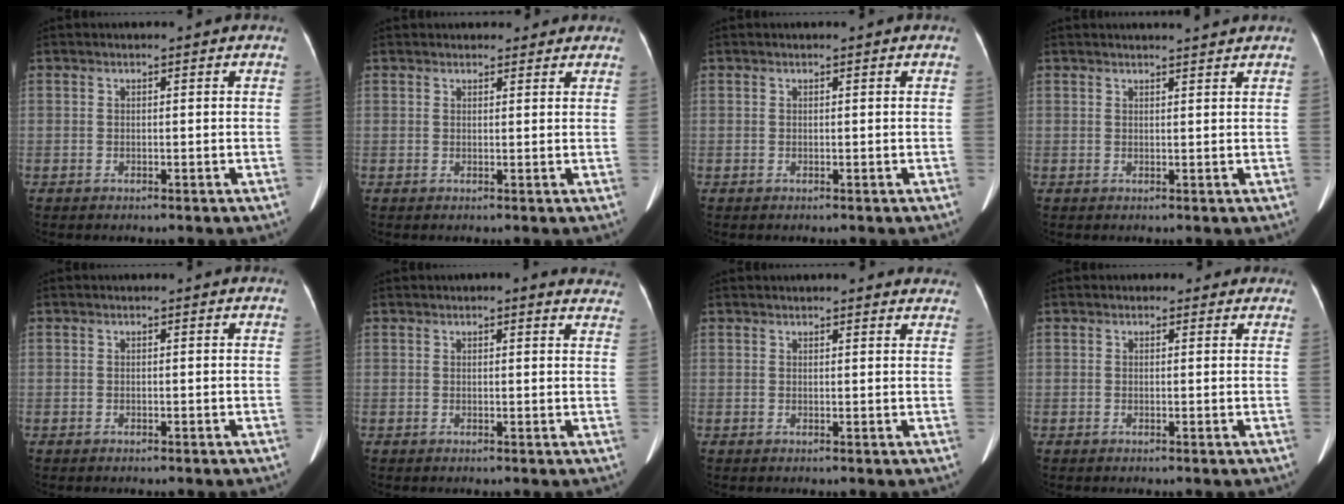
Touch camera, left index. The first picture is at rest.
{"total": 3.1, "force": [2.8, 1.4, 0.4], "torque": [0.007, 0.010, 0.028]}
{"total": 0.0}
{"total": 3.1, "force": [3.0, -0.2, 0.9], "torque": [-0.013, 0.007, 0.036]}
{"total": 0.0}
{"total": 6.2, "force": [5.4, 1.8, 2.3], "torque": [-0.005, 0.002, 0.041]}
{"total": 7.5, "force": [6.9, 1.9, 2.2], "torque": [-0.006, 0.016, 0.067]}
{"total": 1.8, "force": [1.2, 1.3, 0.2], "torque": [0.007, 0.004, 0.007]}